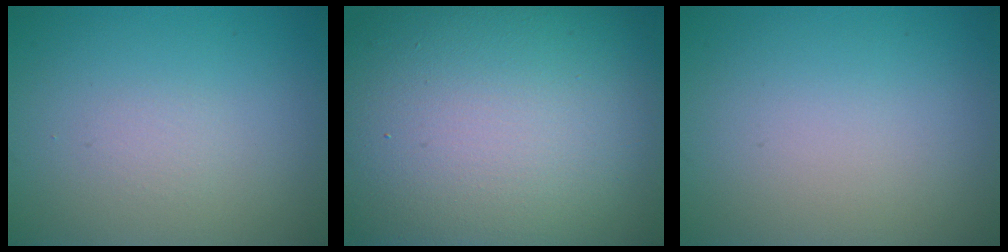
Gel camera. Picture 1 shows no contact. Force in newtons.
{"total": 21.0, "press": 21.0, "slide": 1.0}
{"total": 0.0}